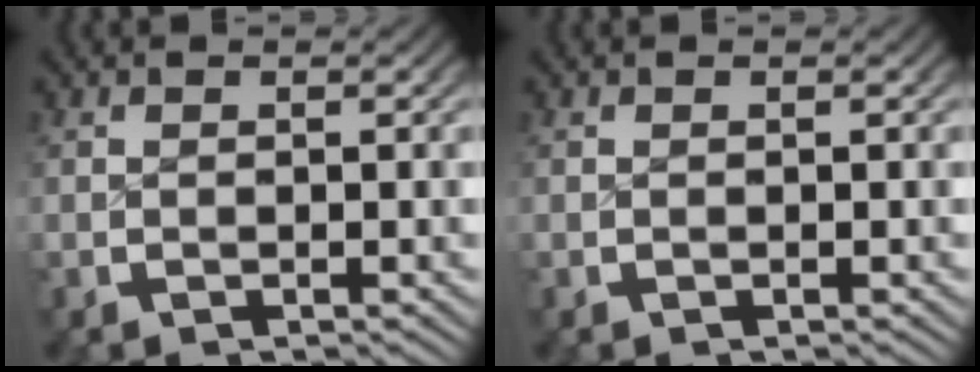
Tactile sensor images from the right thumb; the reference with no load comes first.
{"total": 0.0}